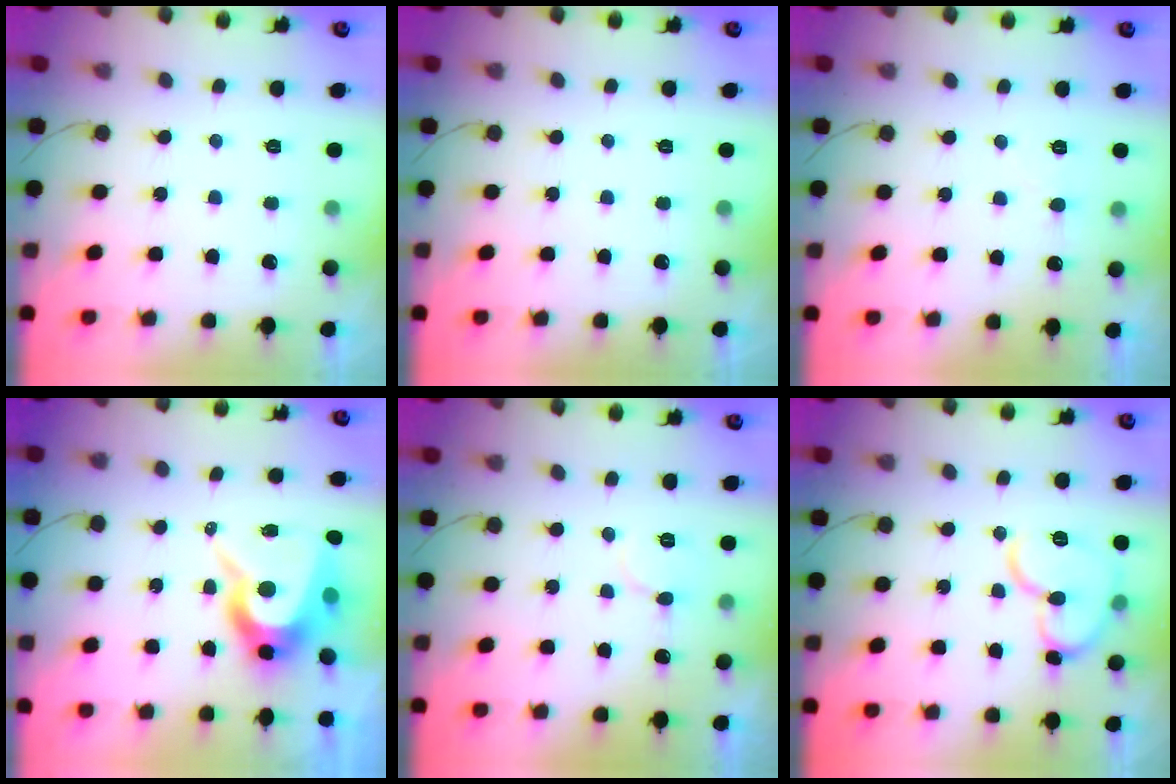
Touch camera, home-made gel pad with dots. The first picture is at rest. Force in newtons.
{"total": 0.0}
{"total": 4.5, "press": 4.5, "slide": 0.3}
{"total": 11.6, "press": 11.6, "slide": 0.9}
{"total": 6.2, "press": 6.2, "slide": 0.1}
{"total": 12.6, "press": 12.5, "slide": 1.1}